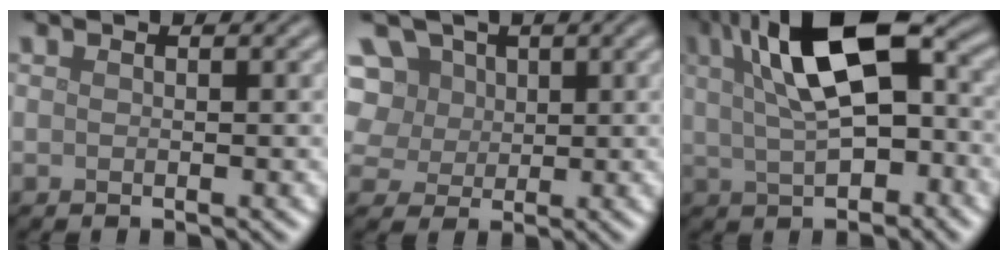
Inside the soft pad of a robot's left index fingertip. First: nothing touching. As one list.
[{"total": 9.2, "force": [4.0, 7.2, 4.1], "torque": [-0.085, 0.030, 0.053]}, {"total": 11.1, "force": [2.6, 5.1, 9.6], "torque": [-0.164, 0.017, 0.037]}]